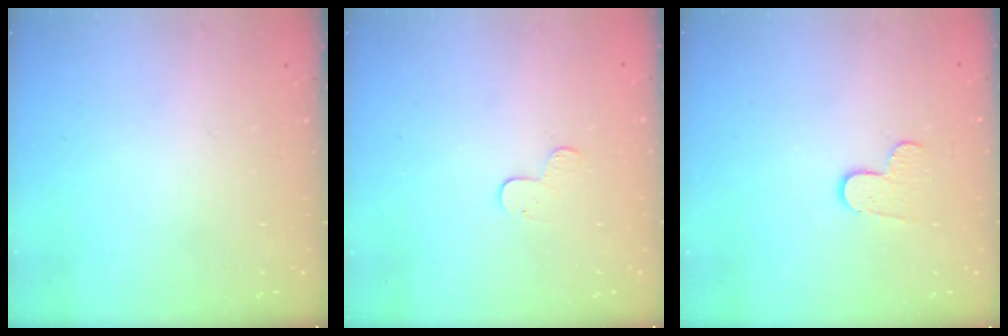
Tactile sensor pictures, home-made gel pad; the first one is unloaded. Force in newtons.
{"total": 4.5, "press": 4.5, "slide": 0.2}
{"total": 7.5, "press": 7.4, "slide": 0.6}